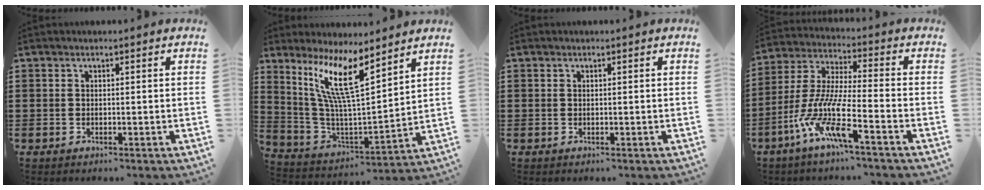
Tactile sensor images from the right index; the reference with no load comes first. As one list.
[{"total": 11.5, "force": [6.8, 2.0, 9.1], "torque": [-0.198, -0.032, 0.119]}, {"total": 0.0}, {"total": 10.6, "force": [-6.7, 1.1, 8.1], "torque": [-0.208, -0.028, -0.146]}]